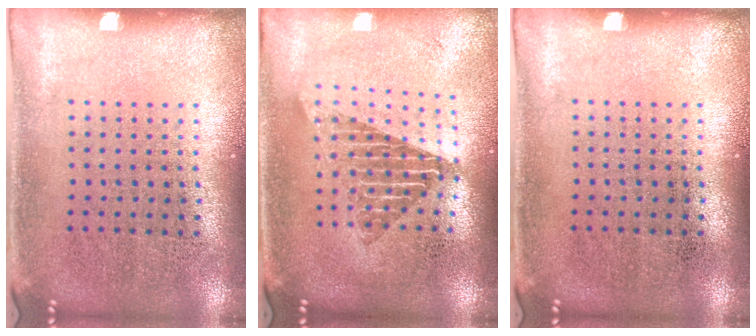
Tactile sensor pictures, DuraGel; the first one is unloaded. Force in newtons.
{"total": 1.7, "press": 1.4, "slide": 1.0}
{"total": 0.0}